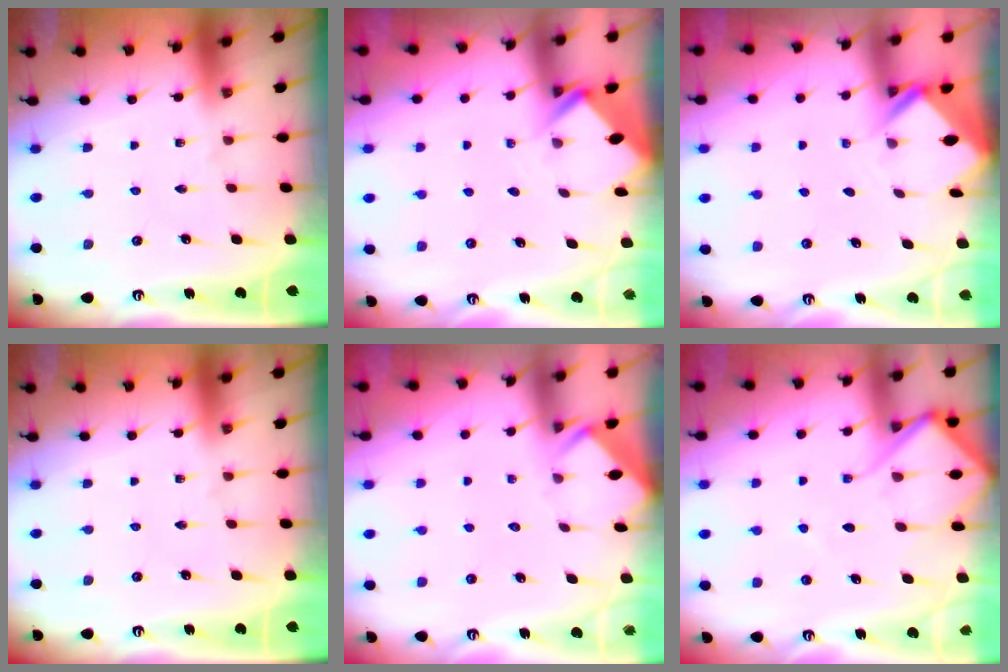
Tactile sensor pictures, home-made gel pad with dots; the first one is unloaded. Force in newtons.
{"total": 2.7, "press": 2.7, "slide": 0.2}
{"total": 2.3, "press": 2.3, "slide": 0.1}
{"total": 0.0}
{"total": 3.4, "press": 3.3, "slide": 0.5}
{"total": 8.7, "press": 8.7, "slide": 0.8}